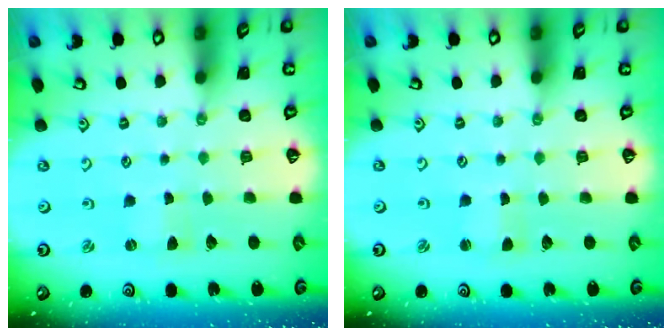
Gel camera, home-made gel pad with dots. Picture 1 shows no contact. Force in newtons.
{"total": 1.2, "press": 1.2, "slide": 0.0}